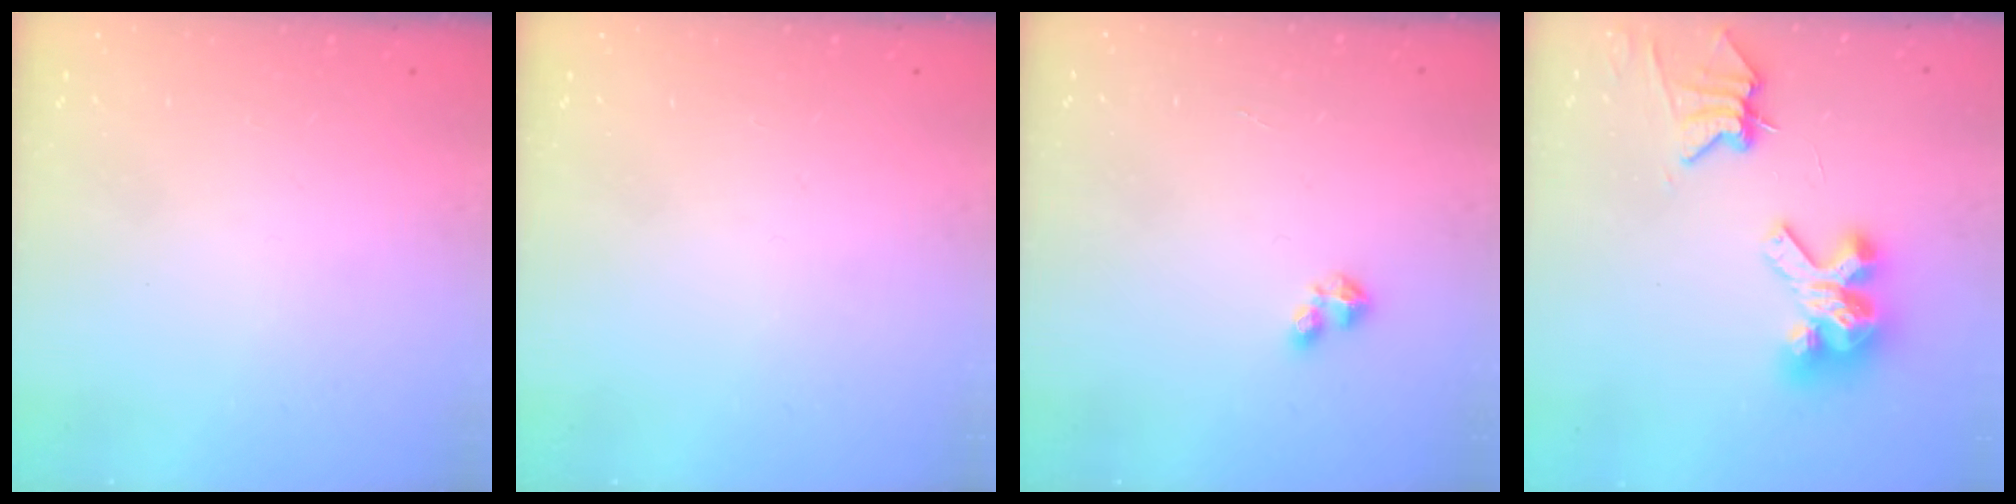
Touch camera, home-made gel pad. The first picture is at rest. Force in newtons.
{"total": 0.0}
{"total": 2.4, "press": 2.4, "slide": 0.4}
{"total": 10.4, "press": 10.3, "slide": 1.0}